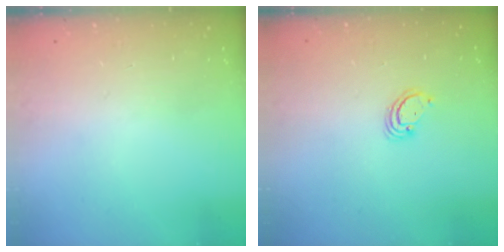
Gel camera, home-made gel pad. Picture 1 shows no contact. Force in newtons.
{"total": 2.4, "press": 2.4, "slide": 0.2}